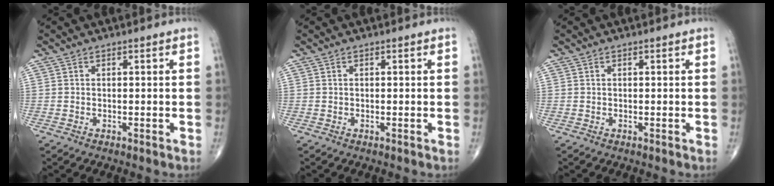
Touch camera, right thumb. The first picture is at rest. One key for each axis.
{"total": 0.0}
{"total": 0.0}